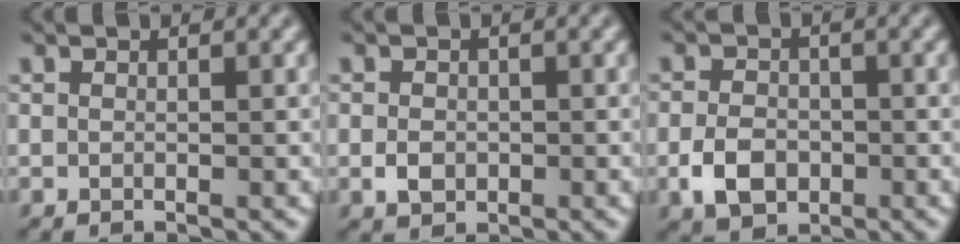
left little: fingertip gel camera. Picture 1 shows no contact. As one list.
[{"total": 1.8, "force": [-0.4, 1.4, 1.0], "torque": [-0.020, -0.003, -0.011]}, {"total": 3.7, "force": [-1.4, 2.7, 2.2], "torque": [-0.046, -0.002, -0.030]}]